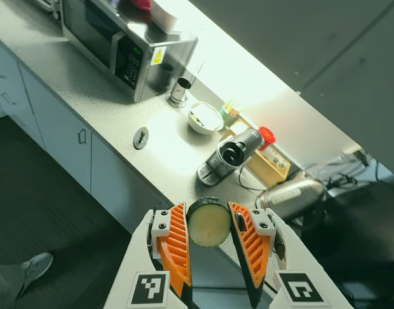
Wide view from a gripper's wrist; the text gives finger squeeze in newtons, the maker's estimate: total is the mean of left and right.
{"total": 10.5, "left": 11.1, "right": 9.8}